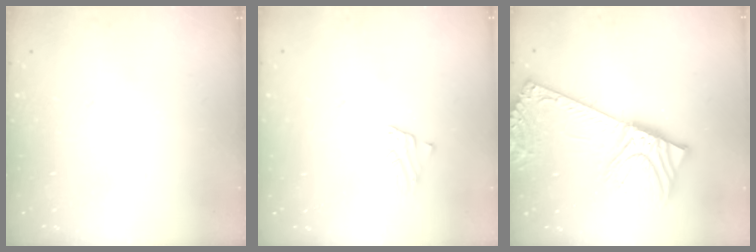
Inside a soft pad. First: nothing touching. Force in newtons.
{"total": 1.9, "press": 1.9, "slide": 0.1}
{"total": 18.3, "press": 17.9, "slide": 3.8}